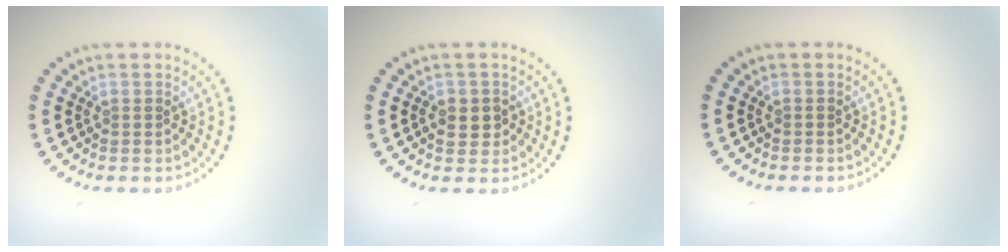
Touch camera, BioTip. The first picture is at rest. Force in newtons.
{"total": 2.4, "press": 2.4, "slide": 0.5}
{"total": 0.0}